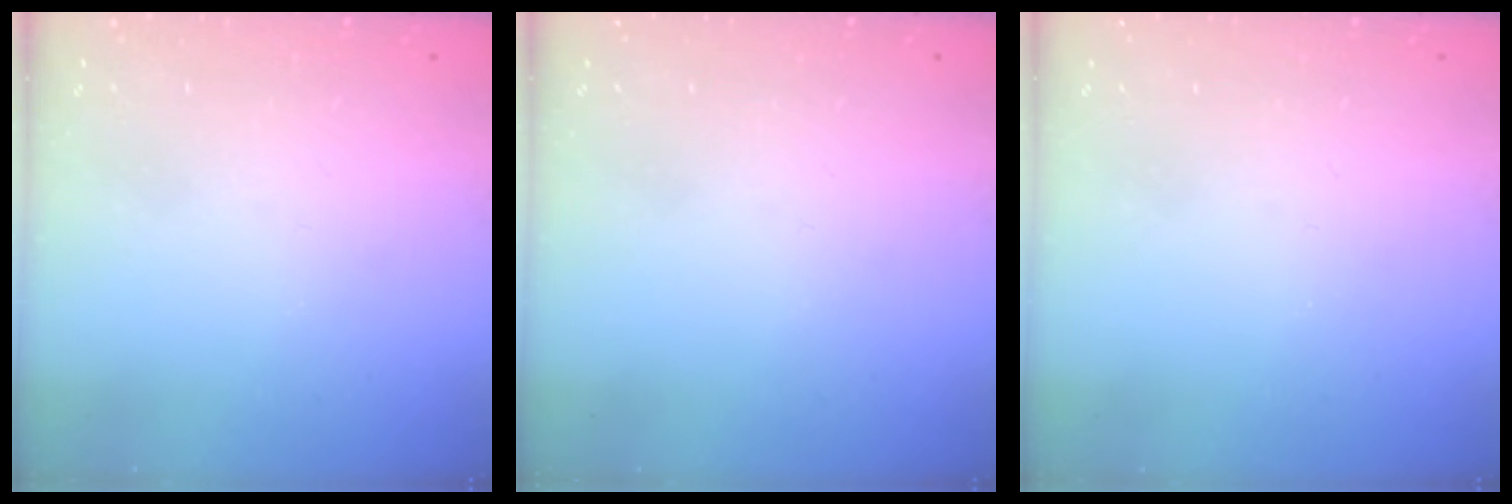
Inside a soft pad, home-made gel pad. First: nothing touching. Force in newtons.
{"total": 0.0}
{"total": 0.0}